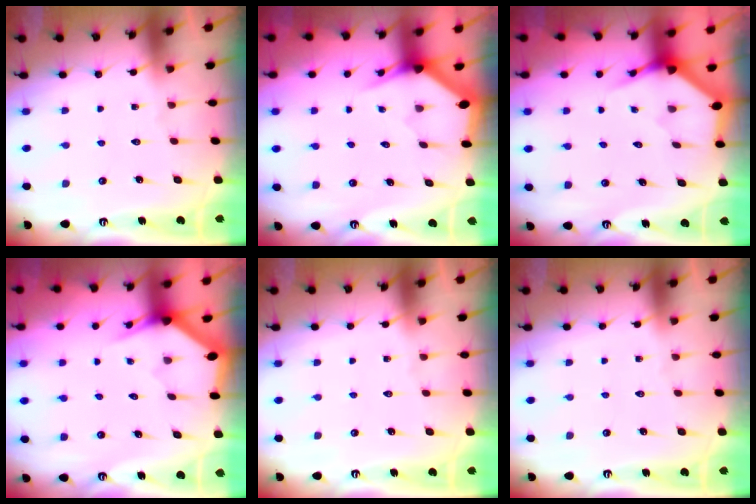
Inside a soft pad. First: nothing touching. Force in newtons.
{"total": 3.0, "press": 3.0, "slide": 0.1}
{"total": 3.4, "press": 3.4, "slide": 0.1}
{"total": 3.1, "press": 3.1, "slide": 0.1}
{"total": 0.0}
{"total": 0.0}